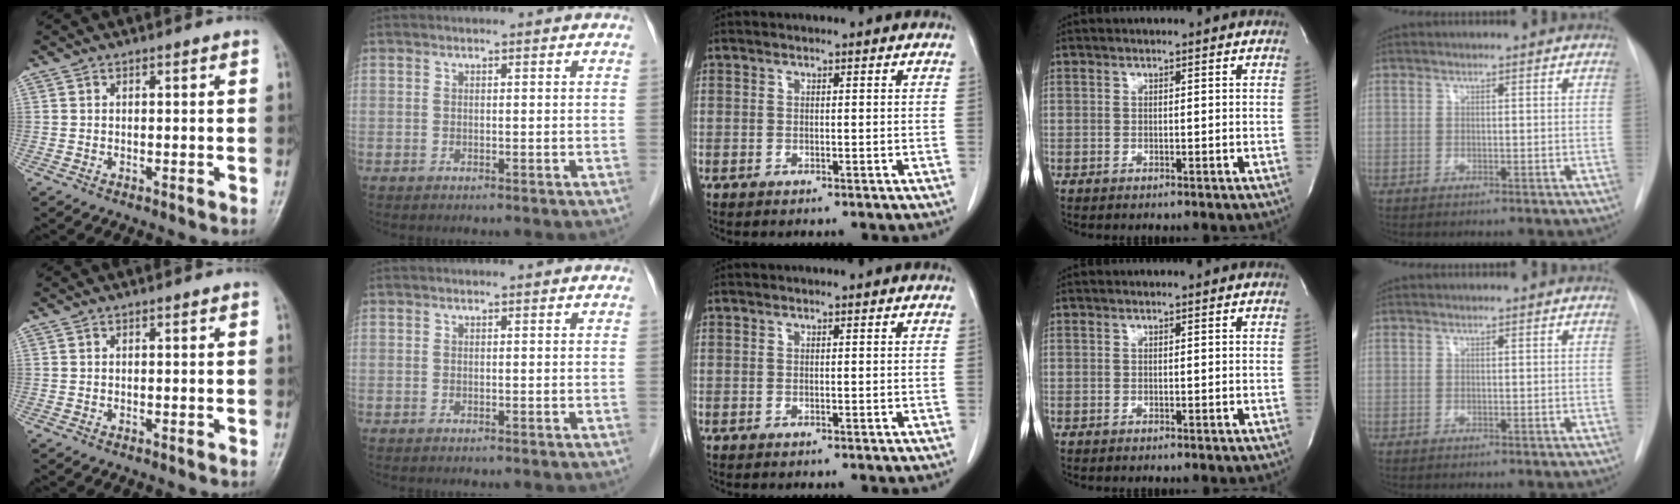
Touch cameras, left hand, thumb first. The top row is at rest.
{}